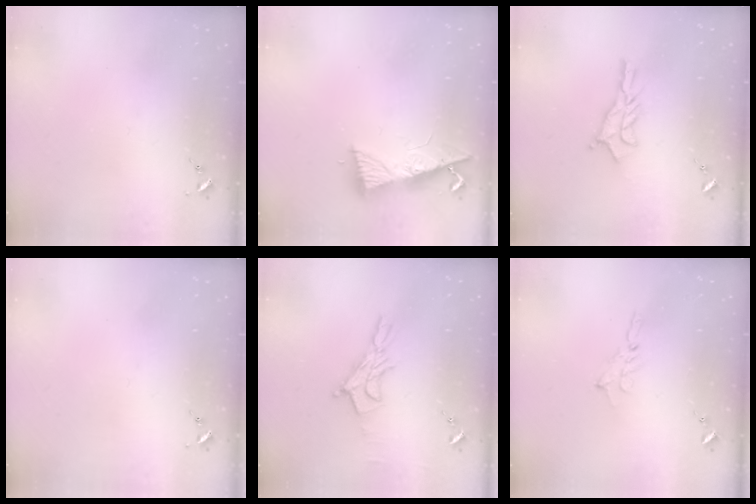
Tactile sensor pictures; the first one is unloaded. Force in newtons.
{"total": 8.6, "press": 8.5, "slide": 1.1}
{"total": 10.4, "press": 10.3, "slide": 0.6}
{"total": 0.0}
{"total": 10.8, "press": 10.8, "slide": 0.7}
{"total": 2.0, "press": 2.0, "slide": 0.2}